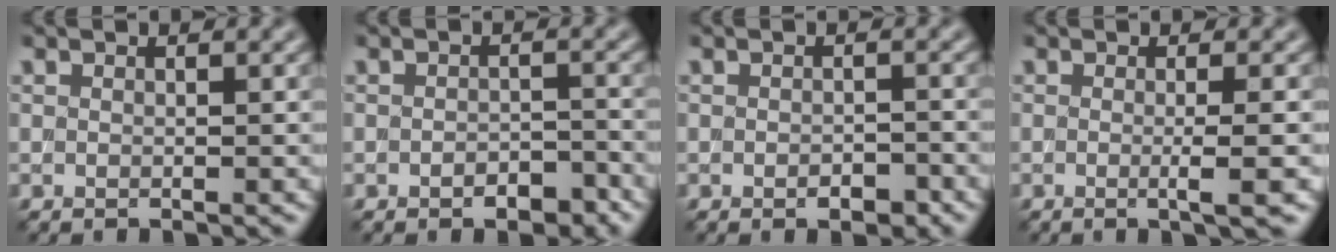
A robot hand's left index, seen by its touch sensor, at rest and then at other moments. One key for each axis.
{"total": 2.1, "fx": -1.3, "fy": 0.9, "fz": 1.3, "tx": -0.022, "ty": 0.003, "tz": -0.018}
{"total": 1.5, "fx": -0.8, "fy": 0.7, "fz": 1.0, "tx": -0.016, "ty": 0.000, "tz": -0.012}
{"total": 2.9, "fx": -0.3, "fy": 0.7, "fz": 2.8, "tx": -0.034, "ty": -0.006, "tz": -0.008}